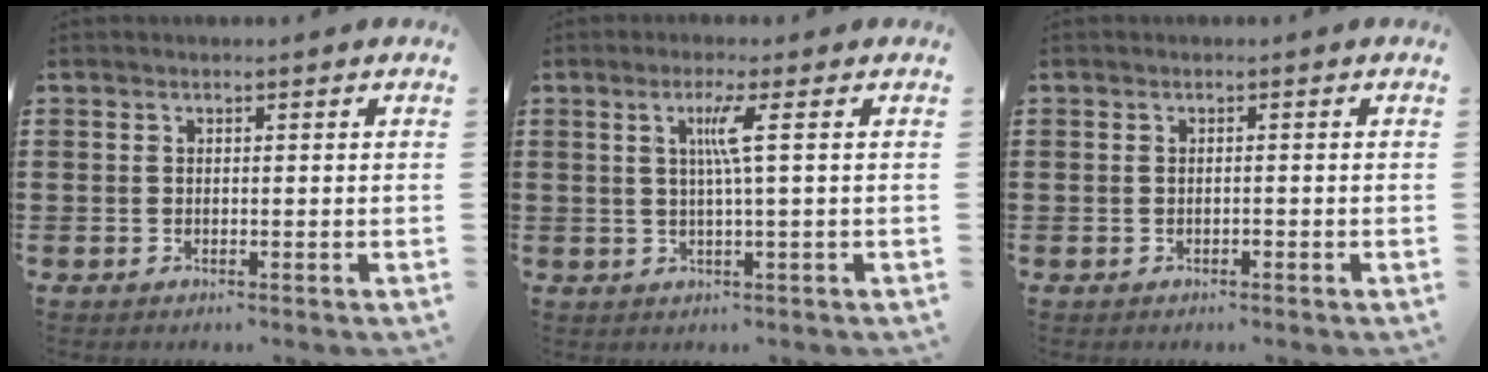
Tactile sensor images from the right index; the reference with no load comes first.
{"total": 4.1, "force": [0.8, -0.5, 4.0], "torque": [-0.079, -0.002, 0.008]}
{"total": 0.5, "force": [-0.3, 0.1, 0.4], "torque": [-0.010, -0.003, -0.005]}